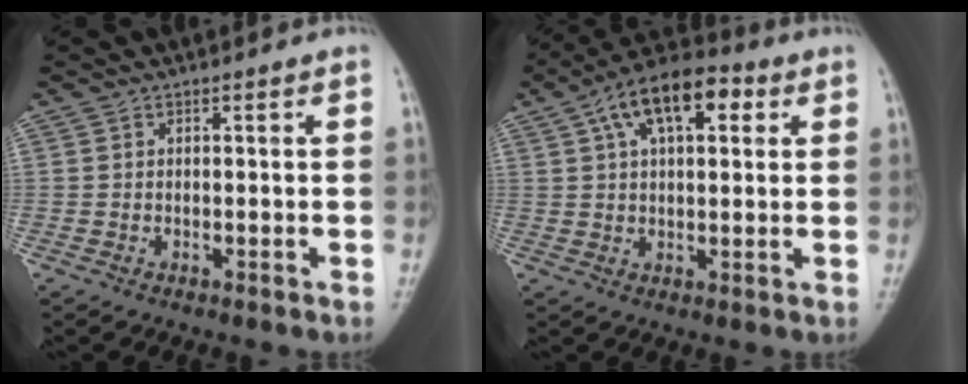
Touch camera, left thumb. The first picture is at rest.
{"total": 13.3, "force": [5.0, 6.6, 10.4], "torque": [-0.151, 0.017, 0.073]}